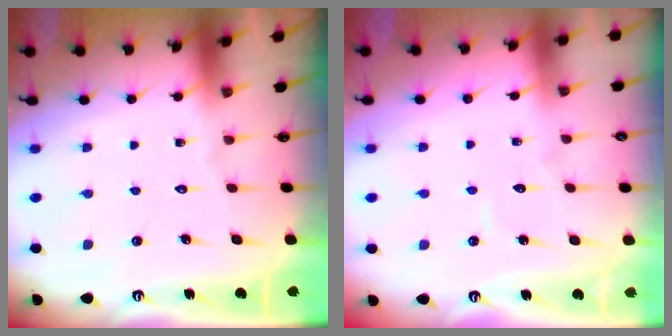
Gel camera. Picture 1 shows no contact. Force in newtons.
{"total": 3.0, "press": 3.0, "slide": 0.2}